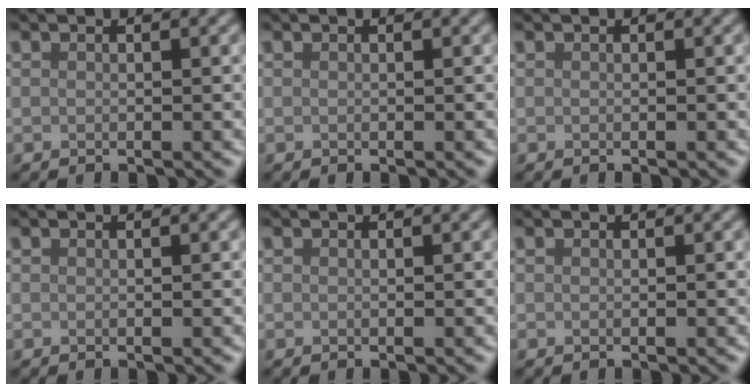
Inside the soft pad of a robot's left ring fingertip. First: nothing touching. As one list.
[{"total": 0.0}, {"total": 0.0}, {"total": 0.0}, {"total": 0.0}, {"total": 0.0}]